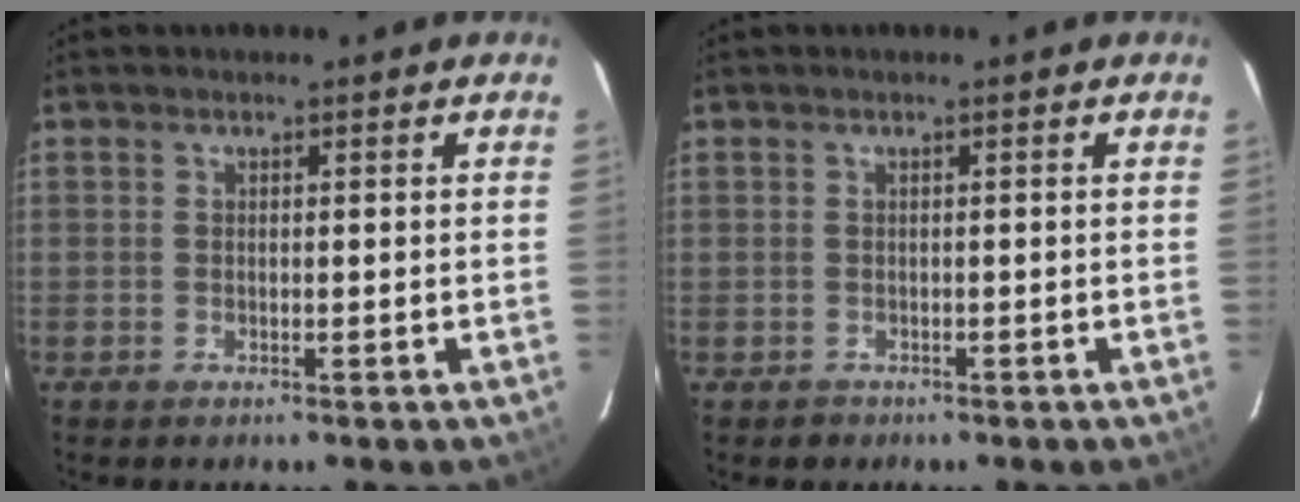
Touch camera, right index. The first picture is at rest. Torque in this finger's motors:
{"motor_torque": [-1.45, 0.09, -0.87, -0.21]}